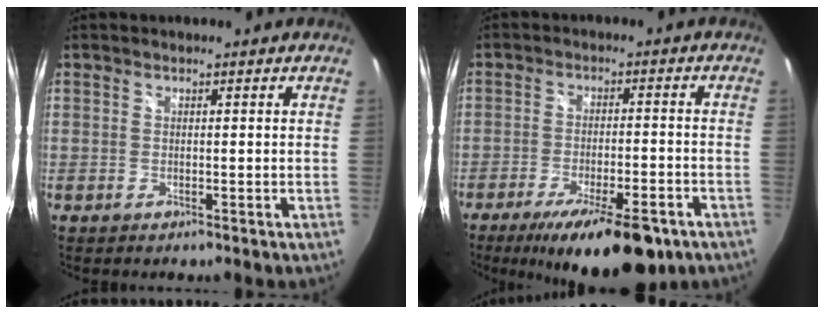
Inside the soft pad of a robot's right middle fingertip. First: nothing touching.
{"total": 16.6, "force": [-11.1, 5.1, 11.3], "torque": [-0.195, -0.035, -0.161]}